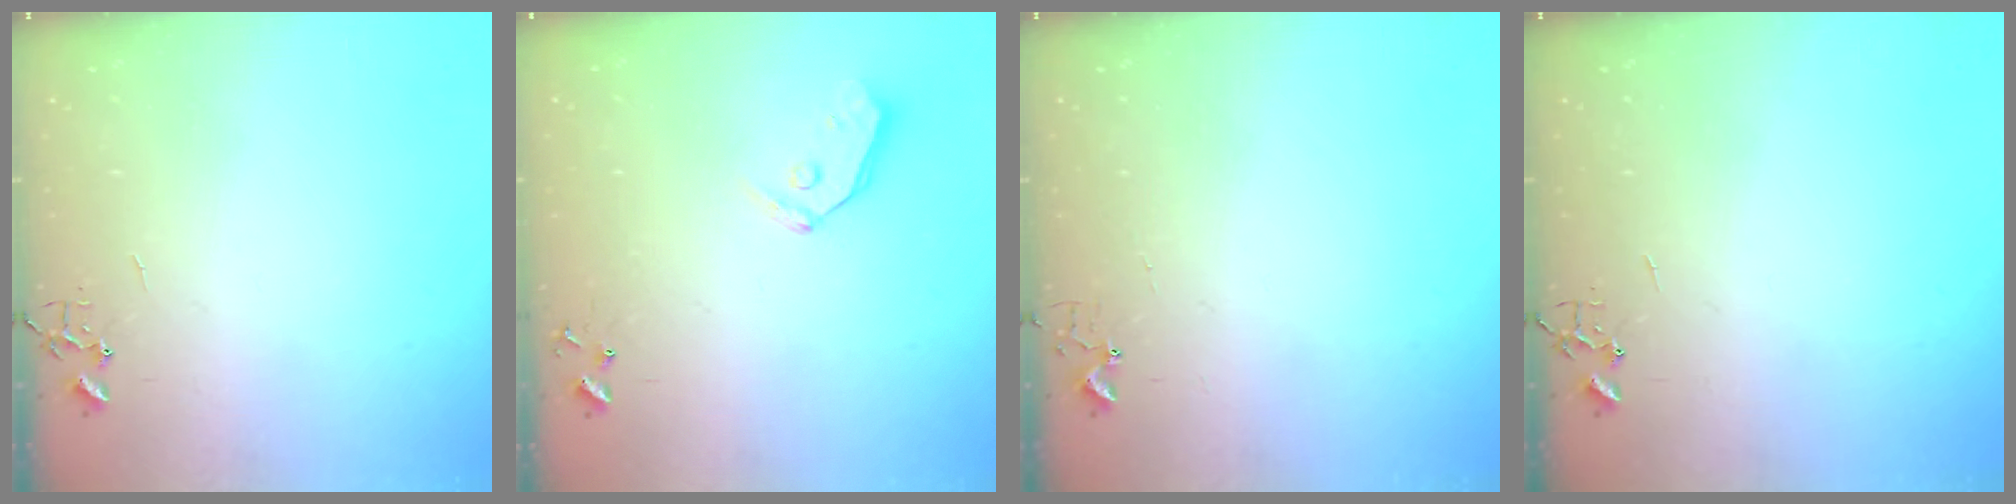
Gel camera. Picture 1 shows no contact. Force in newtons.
{"total": 6.9, "press": 6.9, "slide": 0.7}
{"total": 2.7, "press": 2.7, "slide": 0.3}
{"total": 0.0}